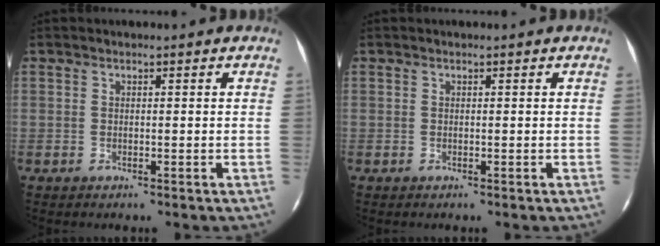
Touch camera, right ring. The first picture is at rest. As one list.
[{"total": 0.0}]